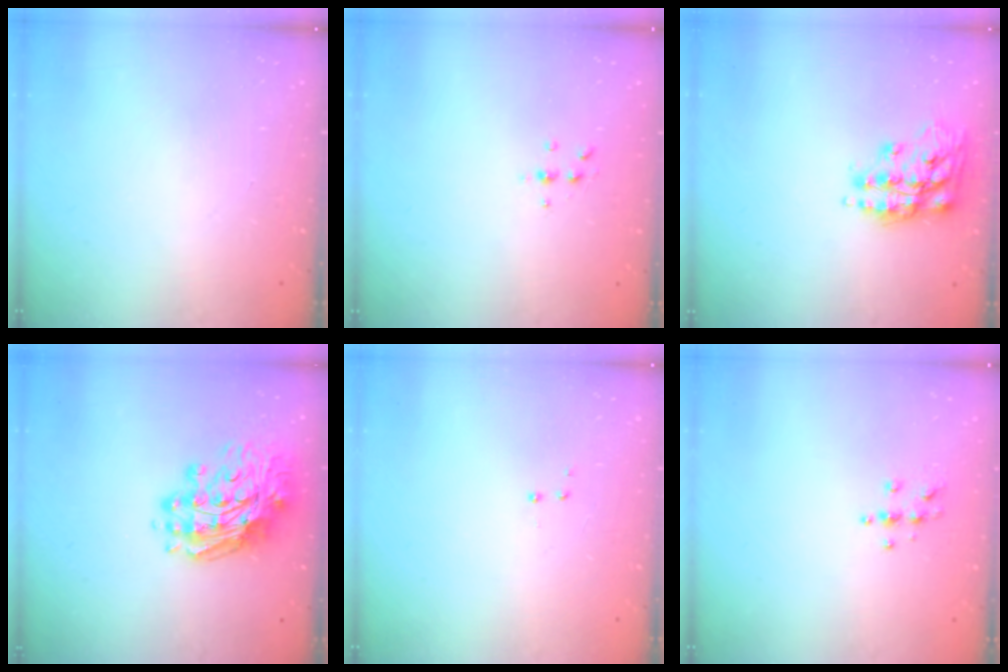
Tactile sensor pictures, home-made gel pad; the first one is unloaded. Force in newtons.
{"total": 3.9, "press": 3.9, "slide": 0.6}
{"total": 14.8, "press": 14.7, "slide": 1.5}
{"total": 15.0, "press": 14.9, "slide": 1.6}
{"total": 2.8, "press": 2.7, "slide": 0.5}
{"total": 3.9, "press": 3.8, "slide": 0.4}